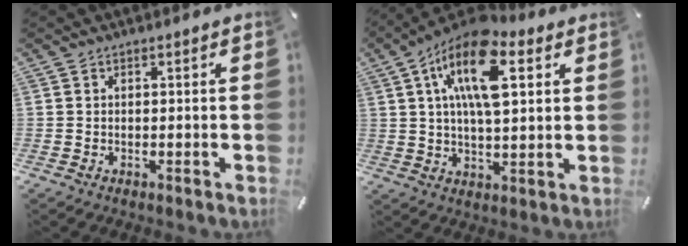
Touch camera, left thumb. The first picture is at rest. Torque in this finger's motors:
{"motor_torque": [0.80, 0.82, 2.20, -0.58, 0.33]}